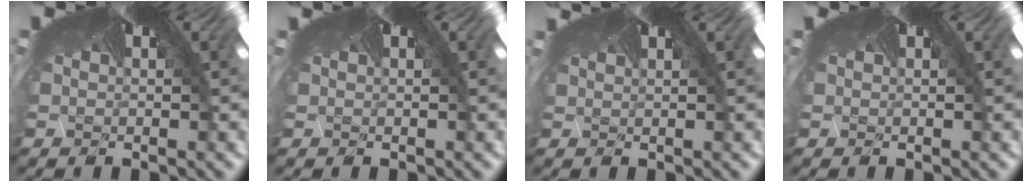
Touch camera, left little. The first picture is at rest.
{"total": 0.5, "force": [0.0, -0.3, -0.4], "torque": [0.009, -0.005, 0.001]}
{"total": 0.9, "force": [0.6, 0.5, 0.4], "torque": [-0.026, 0.002, 0.011]}
{"total": 0.0}